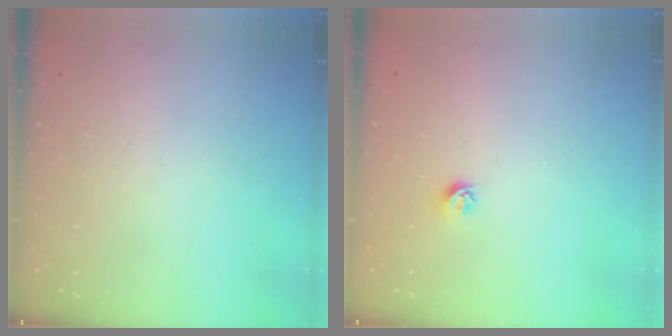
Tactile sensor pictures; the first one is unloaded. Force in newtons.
{"total": 6.0, "press": 5.9, "slide": 0.7}